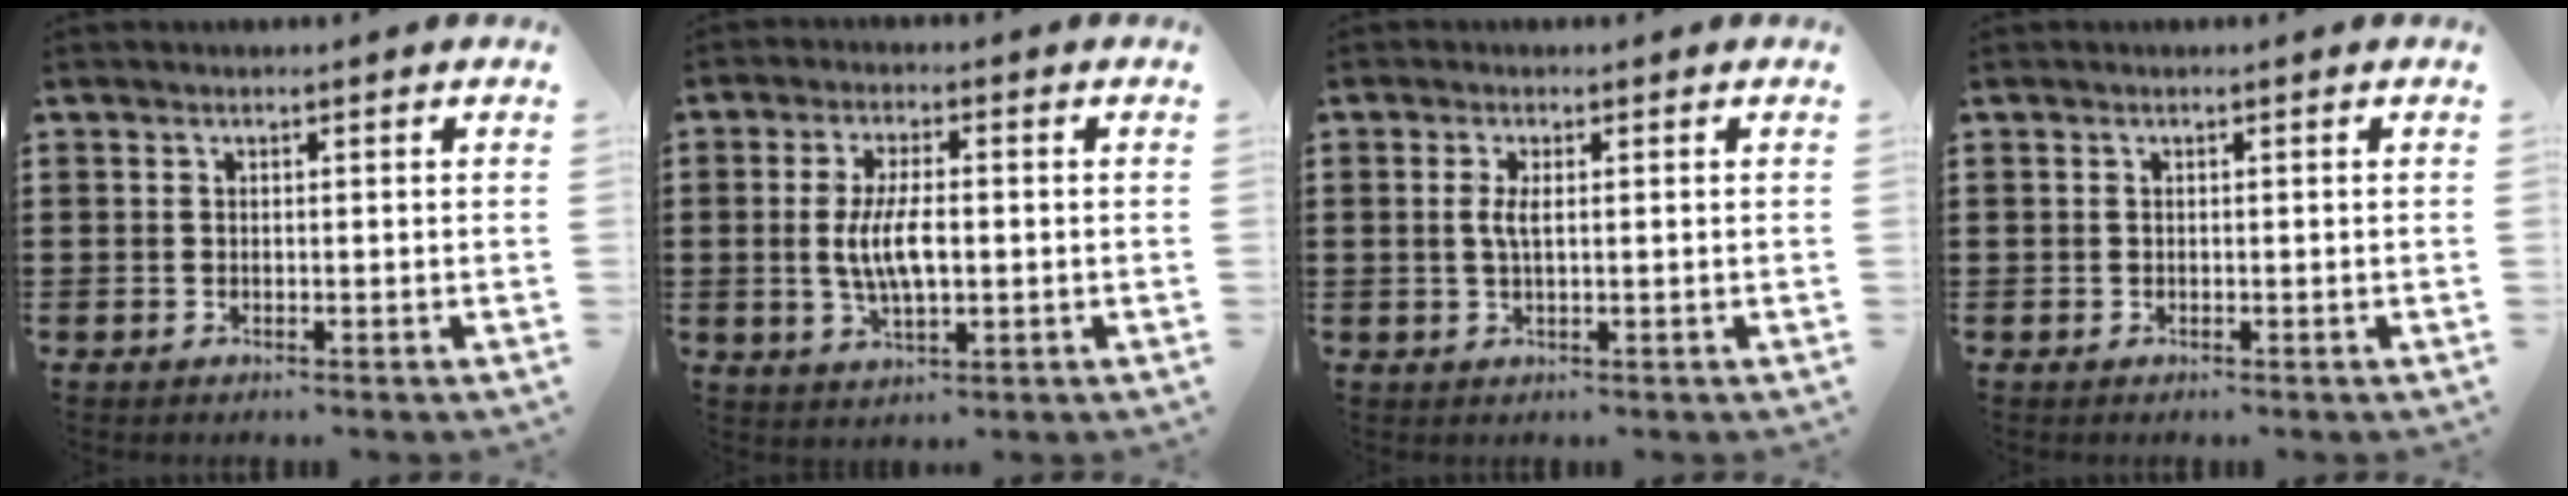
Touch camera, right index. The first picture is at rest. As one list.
[{"total": 6.8, "force": [-0.3, 2.5, 6.3], "torque": [-0.136, -0.004, -0.012]}, {"total": 2.4, "force": [0.3, 0.6, 2.4], "torque": [-0.046, 0.000, 0.003]}, {"total": 0.0}]